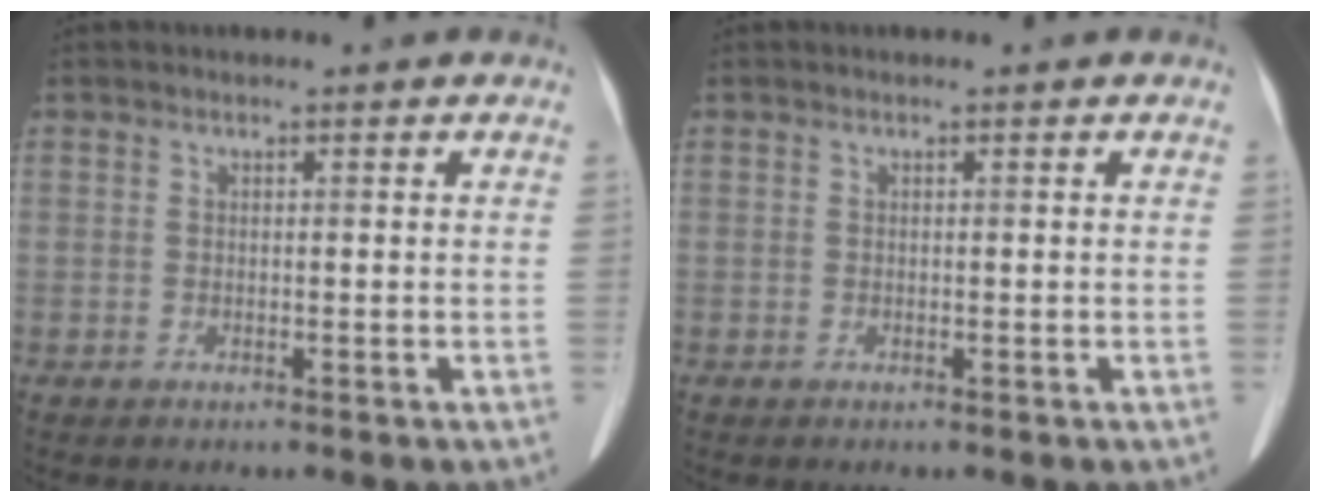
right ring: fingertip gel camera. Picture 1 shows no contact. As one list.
[{"total": 0.0}]